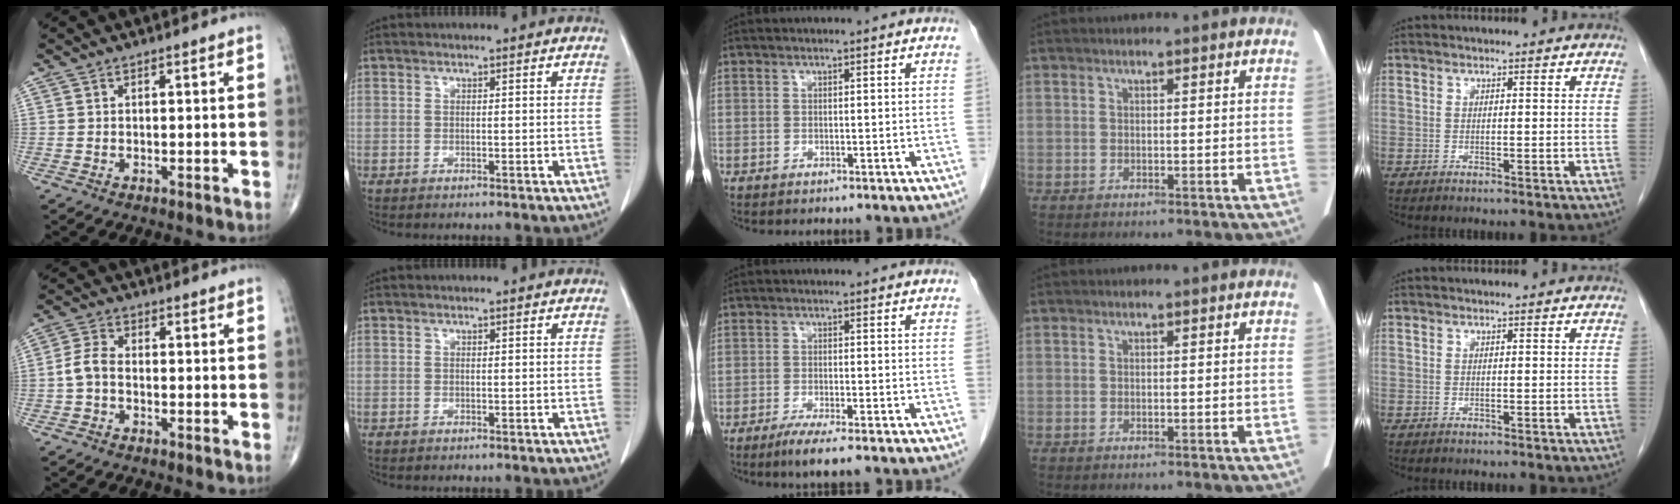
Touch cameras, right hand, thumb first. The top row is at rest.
{"thumb": {"total": 4.0, "force": [-0.9, 2.5, 2.9], "torque": [-0.061, 0.013, -0.027]}, "middle": {"total": 4.4, "force": [-3.1, 0.2, 3.2], "torque": [-0.056, -0.012, -0.054]}}